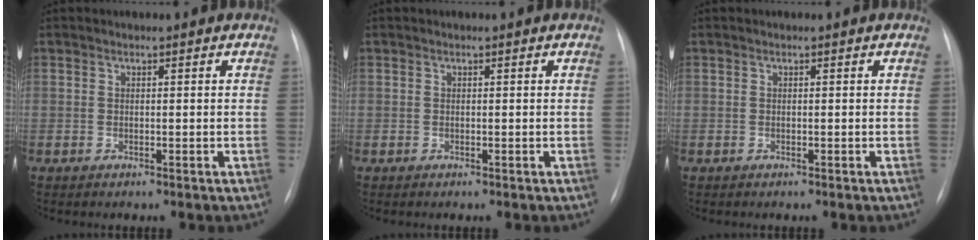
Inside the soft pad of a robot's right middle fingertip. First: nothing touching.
{"total": 0.0}
{"total": 0.0}